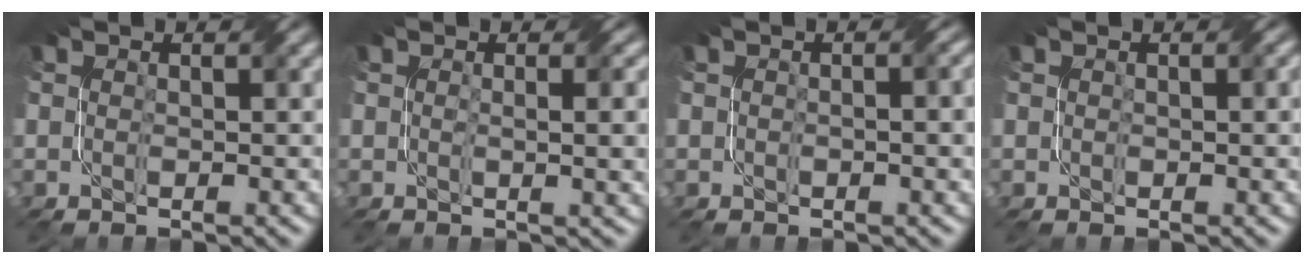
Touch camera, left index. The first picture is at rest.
{"total": 3.0, "force": [0.3, 0.9, 2.9], "torque": [-0.032, 0.005, 0.006]}
{"total": 2.1, "force": [0.2, 0.8, 1.9], "torque": [-0.027, 0.002, 0.001]}
{"total": 1.4, "force": [0.5, 0.5, 1.2], "torque": [-0.014, 0.004, 0.007]}